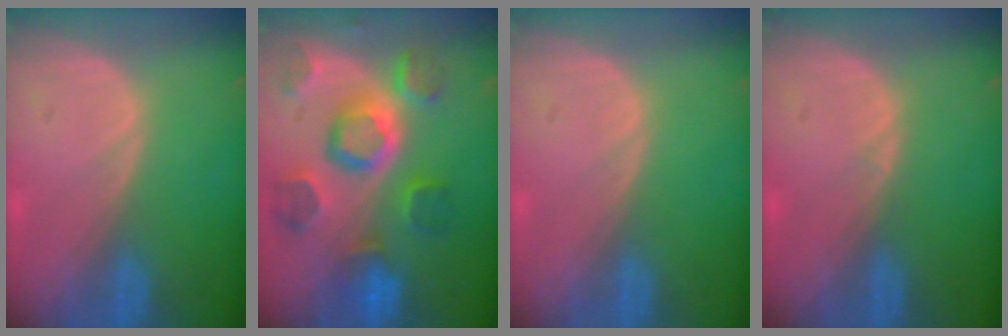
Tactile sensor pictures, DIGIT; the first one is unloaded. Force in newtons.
{"total": 11.1, "press": 9.9, "slide": 5.2}
{"total": 0.0}
{"total": 0.5, "press": 0.4, "slide": 0.4}